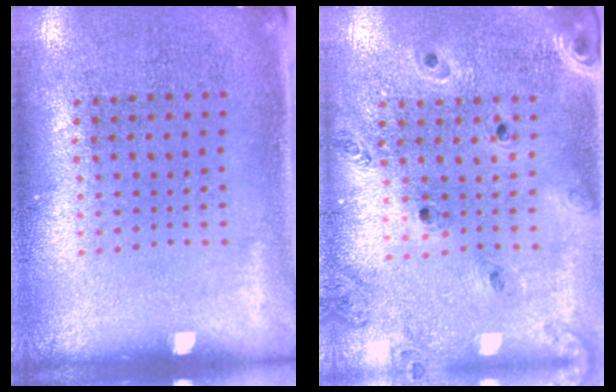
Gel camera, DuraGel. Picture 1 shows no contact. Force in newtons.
{"total": 0.8, "press": 0.8, "slide": 0.1}